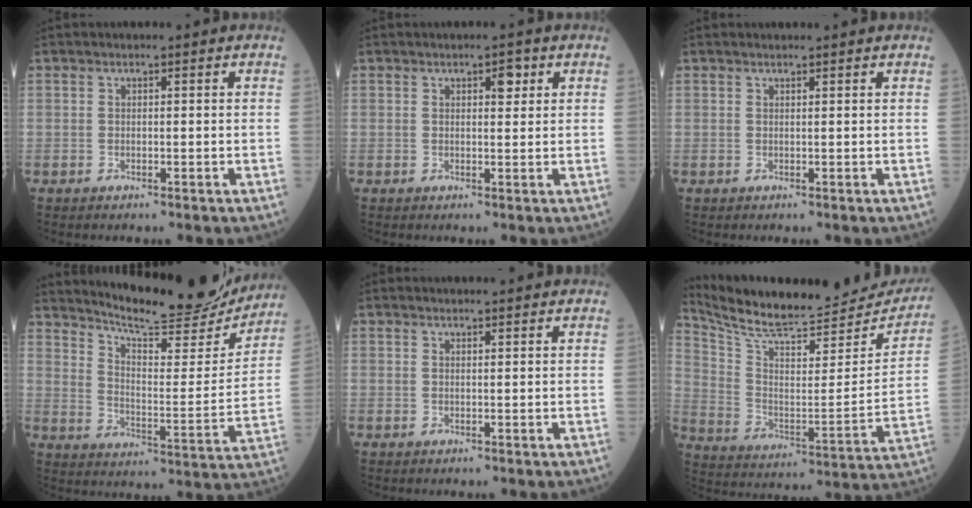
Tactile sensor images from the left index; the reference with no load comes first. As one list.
[{"total": 2.0, "force": [1.1, 0.7, 1.5], "torque": [-0.023, 0.002, 0.014]}, {"total": 1.9, "force": [1.9, 0.0, 0.5], "torque": [-0.010, 0.010, 0.026]}, {"total": 20.8, "force": [19.5, 2.3, 7.0], "torque": [-0.113, -0.046, 0.265]}, {"total": 4.2, "force": [4.1, 0.3, 1.0], "torque": [-0.017, 0.018, 0.048]}, {"total": 26.0, "force": [24.2, 4.5, 8.6], "torque": [-0.148, -0.067, 0.342]}]